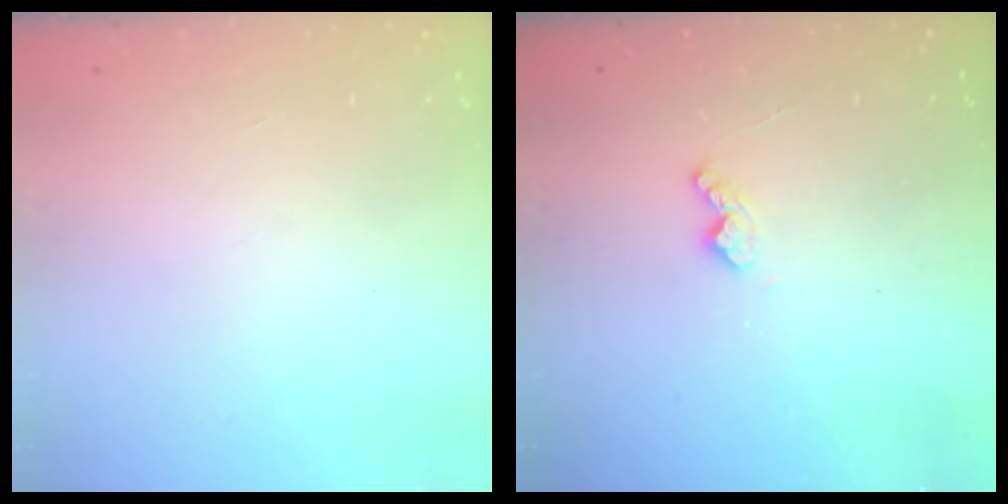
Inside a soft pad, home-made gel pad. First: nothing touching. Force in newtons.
{"total": 5.9, "press": 5.9, "slide": 0.5}